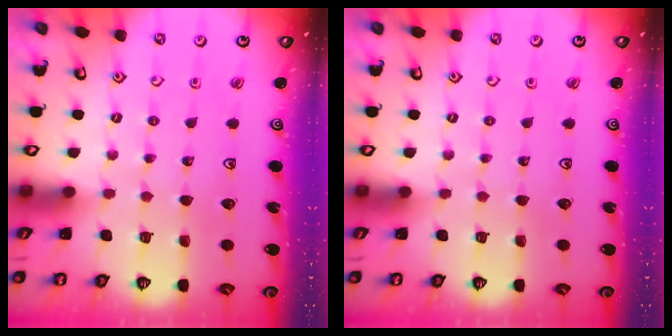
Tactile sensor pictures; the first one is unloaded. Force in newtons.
{"total": 0.0}